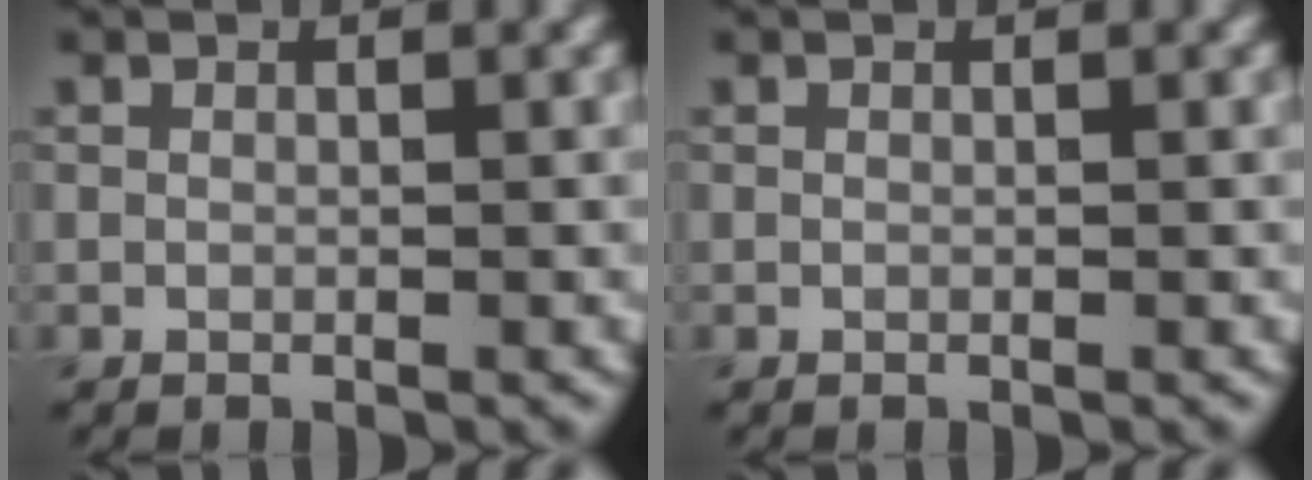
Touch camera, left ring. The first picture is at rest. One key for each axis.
{"total": 0.0}